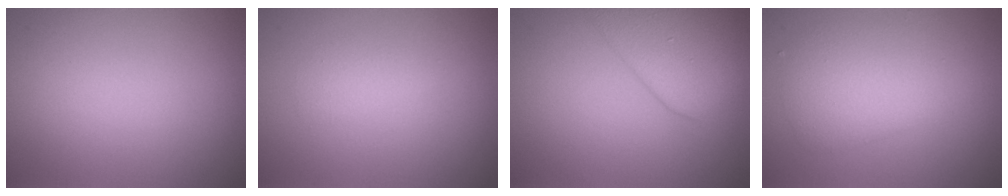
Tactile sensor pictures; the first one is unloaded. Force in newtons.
{"total": 1.4, "press": 1.4, "slide": 0.1}
{"total": 6.9, "press": 6.9, "slide": 0.5}
{"total": 3.8, "press": 3.8, "slide": 0.1}